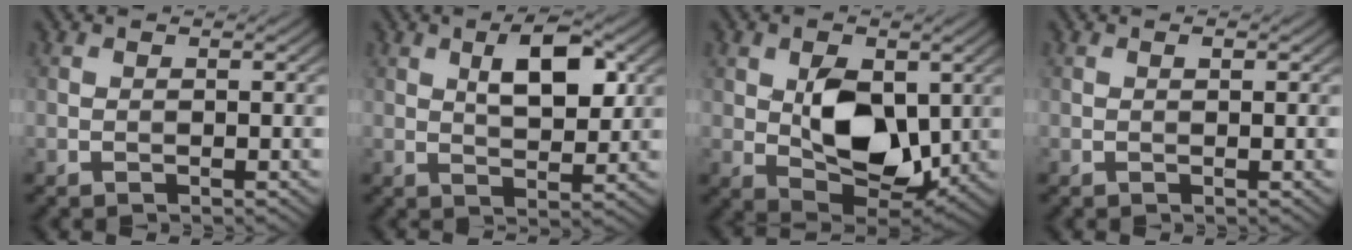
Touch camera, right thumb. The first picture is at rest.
{"total": 6.8, "force": [2.2, 3.0, 5.6], "torque": [-0.093, 0.002, 0.036]}
{"total": 9.6, "force": [0.9, 6.1, 7.4], "torque": [-0.130, -0.010, 0.019]}
{"total": 0.6, "force": [0.2, 0.1, 0.5], "torque": [-0.008, 0.000, 0.003]}